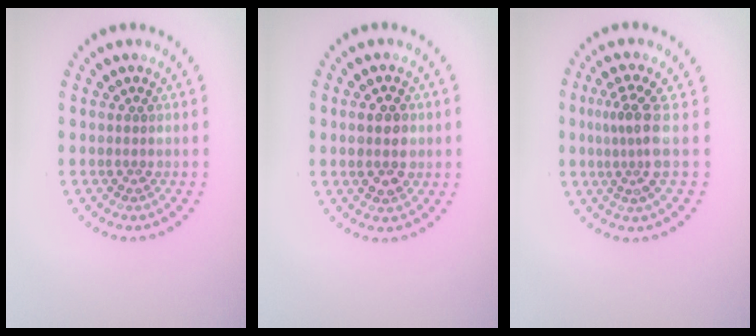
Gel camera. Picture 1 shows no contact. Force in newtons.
{"total": 2.7, "press": 2.7, "slide": 0.1}
{"total": 3.1, "press": 2.2, "slide": 2.2}